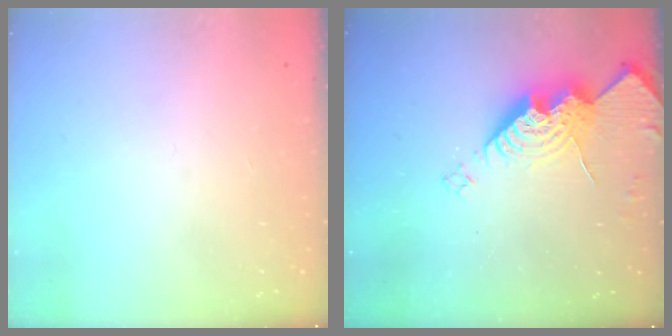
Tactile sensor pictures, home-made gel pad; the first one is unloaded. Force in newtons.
{"total": 14.8, "press": 14.7, "slide": 1.5}